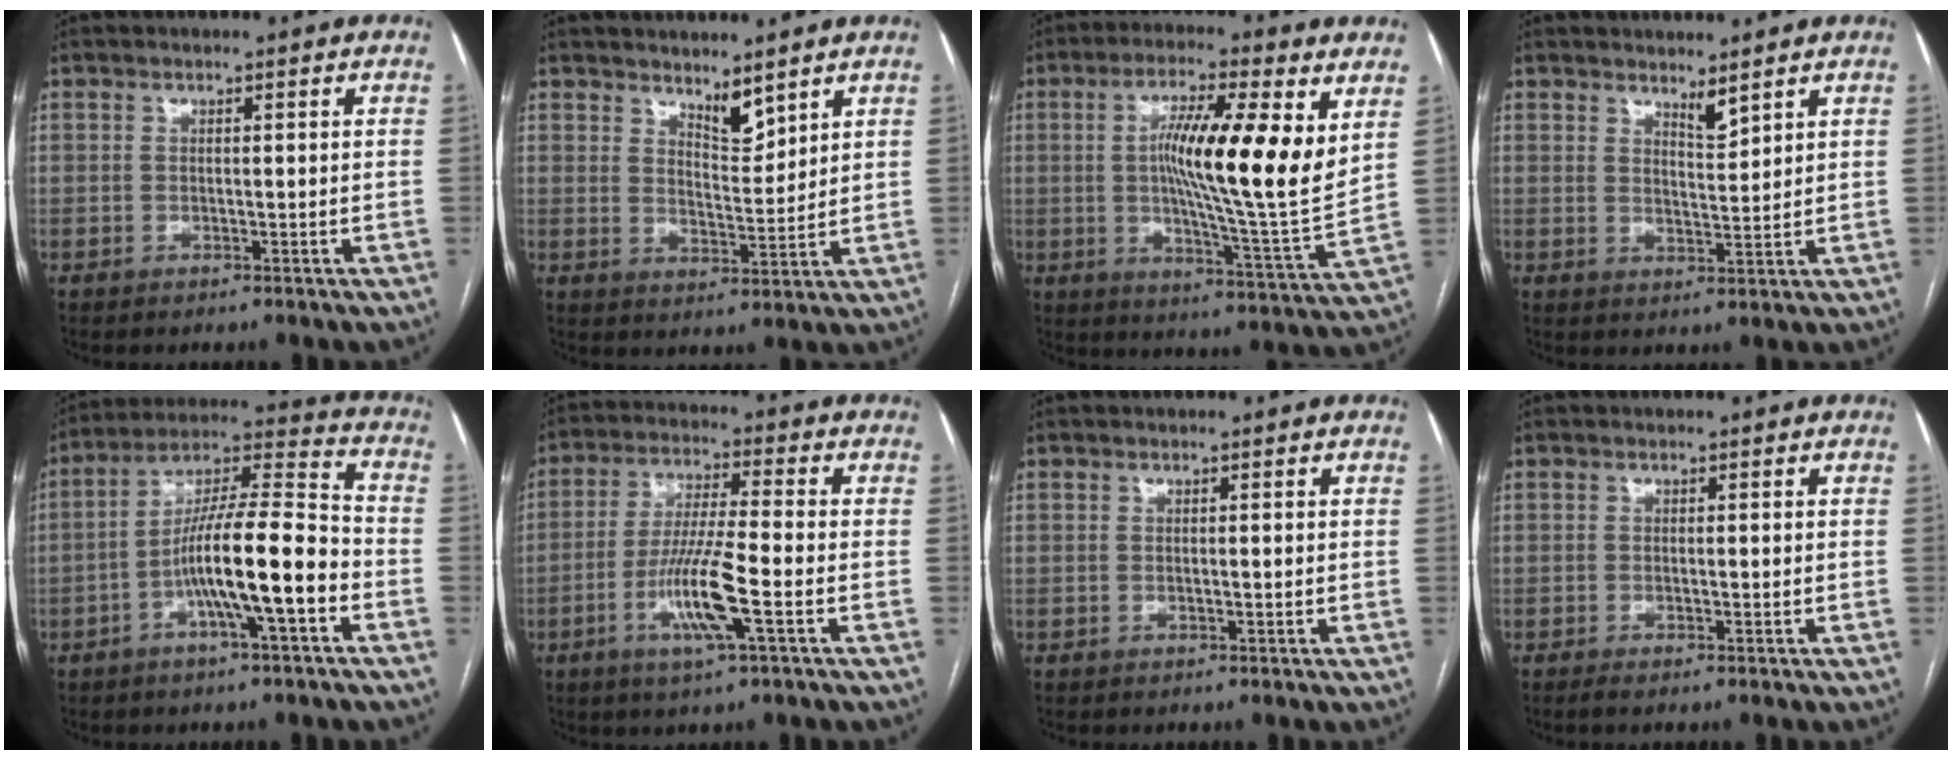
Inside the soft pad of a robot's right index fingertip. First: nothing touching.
{"total": 4.5, "force": [3.7, 1.4, 2.1], "torque": [-0.035, -0.011, 0.071]}
{"total": 16.4, "force": [4.1, 0.6, 15.9], "torque": [-0.264, -0.007, 0.056]}
{"total": 2.6, "force": [2.3, 0.3, 1.2], "torque": [-0.024, -0.014, 0.046]}
{"total": 14.0, "force": [-4.7, 1.4, 13.1], "torque": [-0.230, 0.017, -0.081]}
{"total": 10.0, "force": [-3.5, 0.3, 9.3], "torque": [-0.184, -0.008, -0.069]}
{"total": 0.0}
{"total": 1.2, "force": [-0.9, 0.0, 0.8], "torque": [-0.013, -0.003, -0.015]}